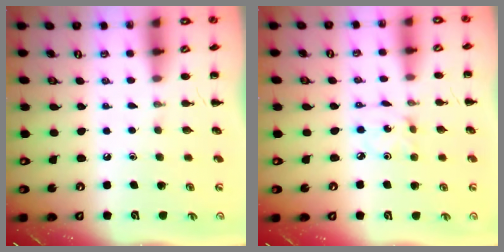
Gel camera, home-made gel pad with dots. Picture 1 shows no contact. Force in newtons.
{"total": 1.8, "press": 1.7, "slide": 0.5}